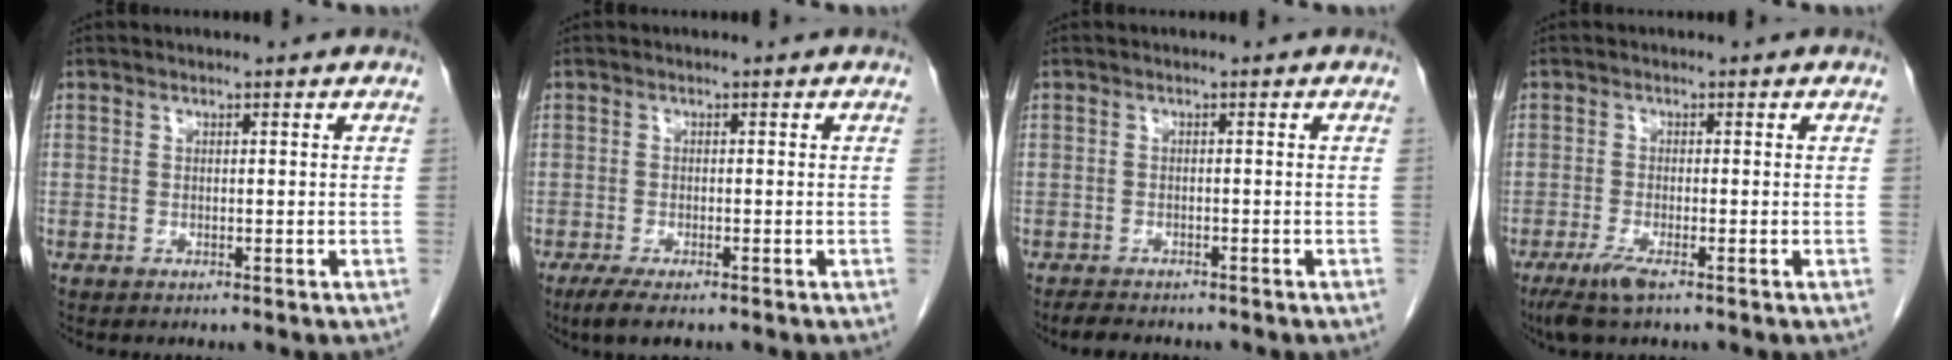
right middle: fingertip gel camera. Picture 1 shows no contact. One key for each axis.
{"total": 4.4, "fx": -3.1, "fy": 1.1, "fz": 2.9, "tx": -0.052, "ty": -0.010, "tz": -0.047}
{"total": 4.1, "fx": -3.6, "fy": 1.2, "fz": 1.6, "tx": -0.034, "ty": -0.010, "tz": -0.051}
{"total": 3.9, "fx": -2.5, "fy": 0.4, "fz": 3.0, "tx": -0.066, "ty": -0.012, "tz": -0.048}